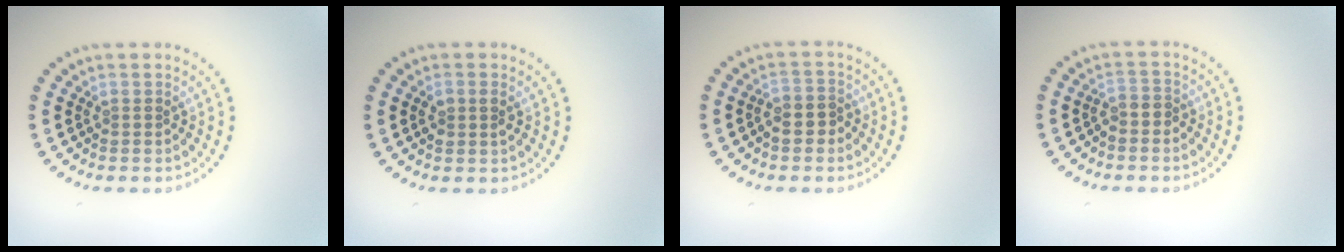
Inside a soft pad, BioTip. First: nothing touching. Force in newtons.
{"total": 1.4, "press": 1.4, "slide": 0.4}
{"total": 1.7, "press": 1.6, "slide": 0.8}
{"total": 1.1, "press": 0.8, "slide": 0.8}